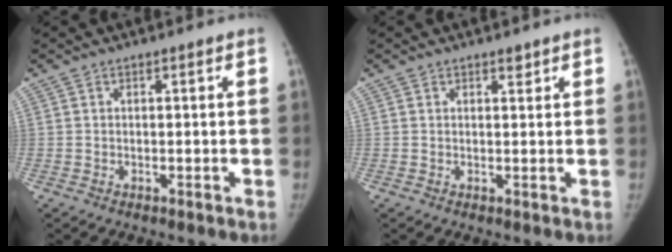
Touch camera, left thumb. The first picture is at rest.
{"total": 1.1, "force": [0.9, 0.5, 0.5], "torque": [0.003, -0.006, 0.011]}